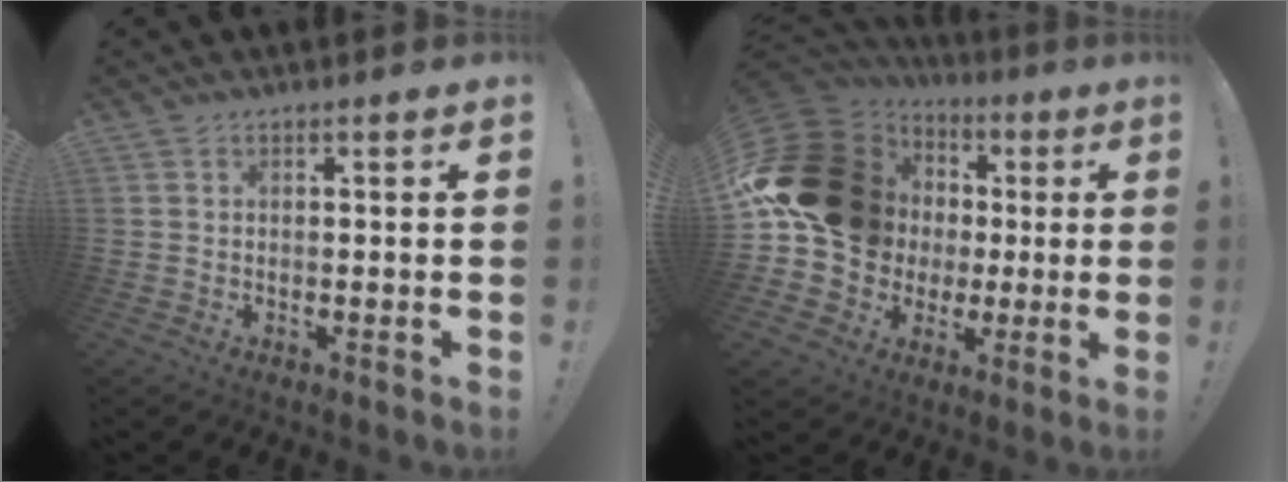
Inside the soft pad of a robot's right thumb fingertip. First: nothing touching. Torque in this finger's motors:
{"motor_torque": [2.37, 2.63, 1.51, -1.26, 0.73]}